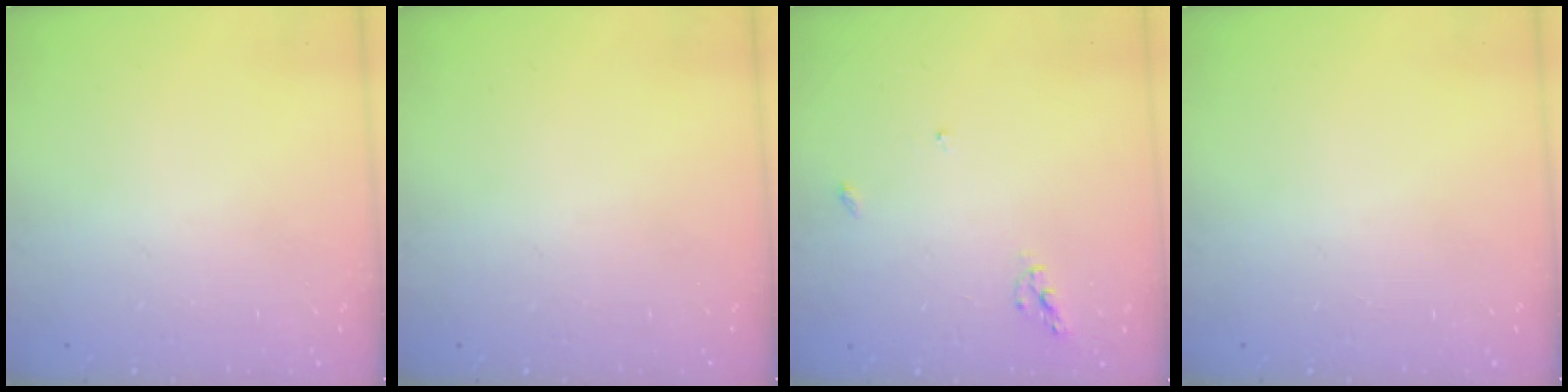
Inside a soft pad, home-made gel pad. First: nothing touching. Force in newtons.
{"total": 0.0}
{"total": 5.6, "press": 5.6, "slide": 0.7}
{"total": 0.0}